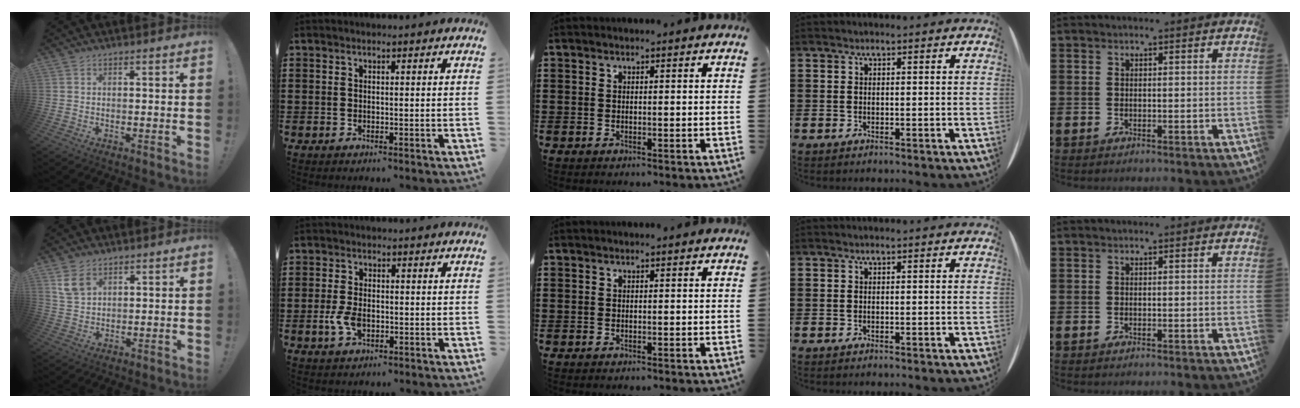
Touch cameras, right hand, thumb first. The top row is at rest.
{"thumb": {"total": 6.1, "force": [3.7, 3.8, 3.1], "torque": [-0.047, -0.014, 0.072]}, "index": {"total": 4.0, "force": [-1.0, 2.3, 3.2], "torque": [-0.077, -0.006, -0.020]}}